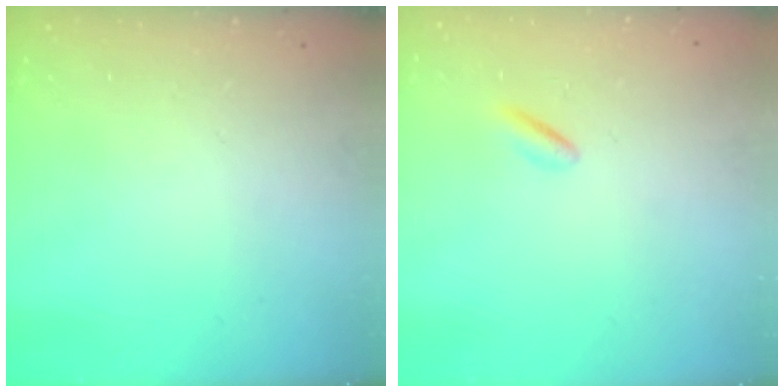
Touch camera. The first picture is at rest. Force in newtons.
{"total": 0.6, "press": 0.2, "slide": 0.5}